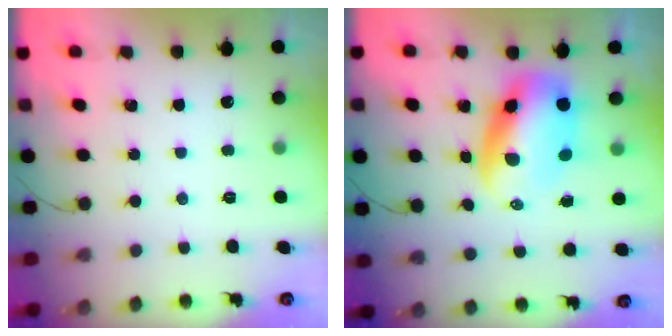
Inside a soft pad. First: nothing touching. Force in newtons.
{"total": 10.0, "press": 9.7, "slide": 2.5}